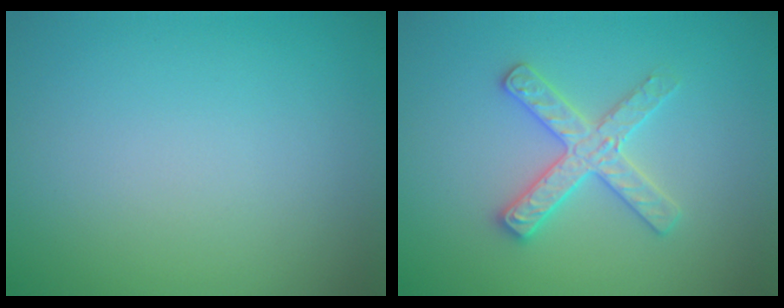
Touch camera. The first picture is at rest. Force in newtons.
{"total": 2.9, "press": 2.9, "slide": 0.5}